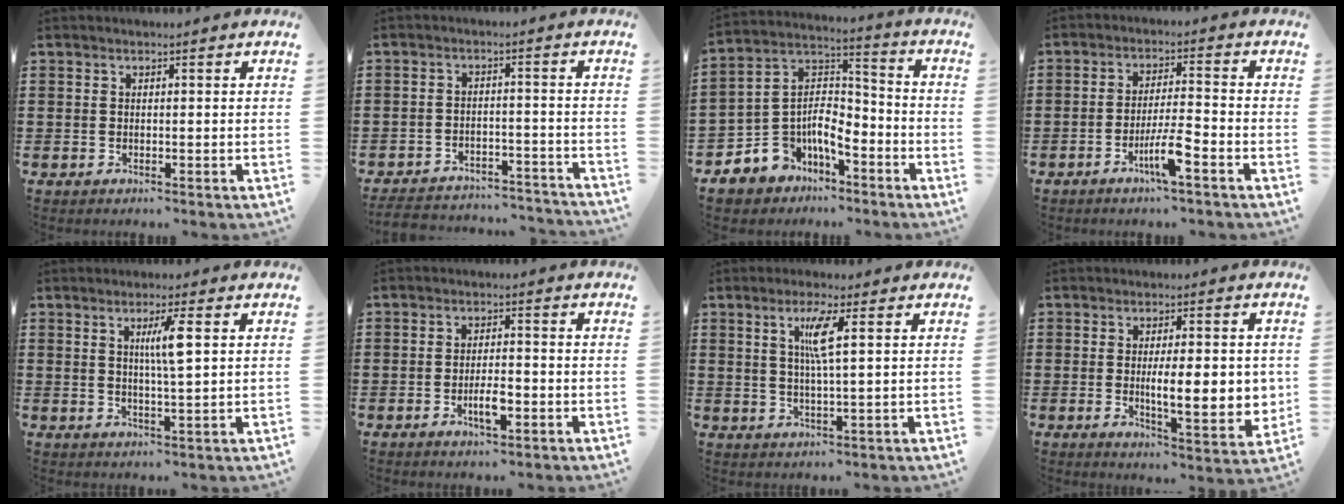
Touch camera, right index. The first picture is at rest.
{"total": 4.4, "force": [-4.3, 0.4, 0.7], "torque": [-0.021, -0.002, -0.090]}
{"total": 6.6, "force": [-3.9, 4.9, 2.2], "torque": [-0.069, -0.009, -0.078]}
{"total": 5.8, "force": [-3.1, 0.5, 4.9], "torque": [-0.100, -0.011, -0.058]}
{"total": 4.6, "force": [1.3, 0.2, 4.4], "torque": [-0.087, 0.002, 0.017]}
{"total": 4.4, "force": [-1.6, 1.3, 3.8], "torque": [-0.071, 0.004, -0.029]}
{"total": 4.6, "force": [1.5, 0.1, 4.4], "torque": [-0.090, 0.001, 0.020]}
{"total": 9.1, "force": [-0.1, 2.7, 8.7], "torque": [-0.119, -0.011, -0.004]}